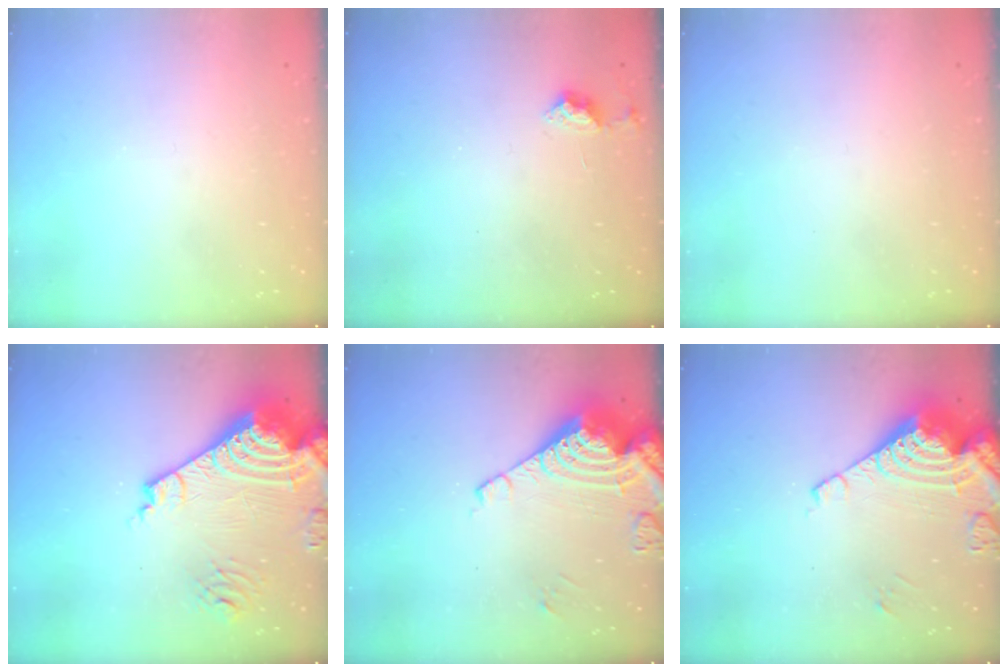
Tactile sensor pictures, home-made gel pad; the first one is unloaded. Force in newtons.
{"total": 7.5, "press": 7.5, "slide": 0.5}
{"total": 0.0}
{"total": 21.9, "press": 21.6, "slide": 3.2}
{"total": 13.9, "press": 13.8, "slide": 1.7}
{"total": 13.9, "press": 13.8, "slide": 1.7}